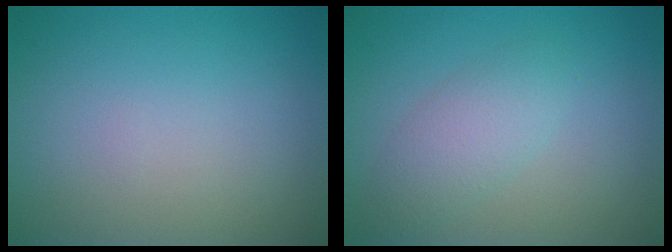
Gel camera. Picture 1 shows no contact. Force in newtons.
{"total": 2.8, "press": 2.8, "slide": 0.2}